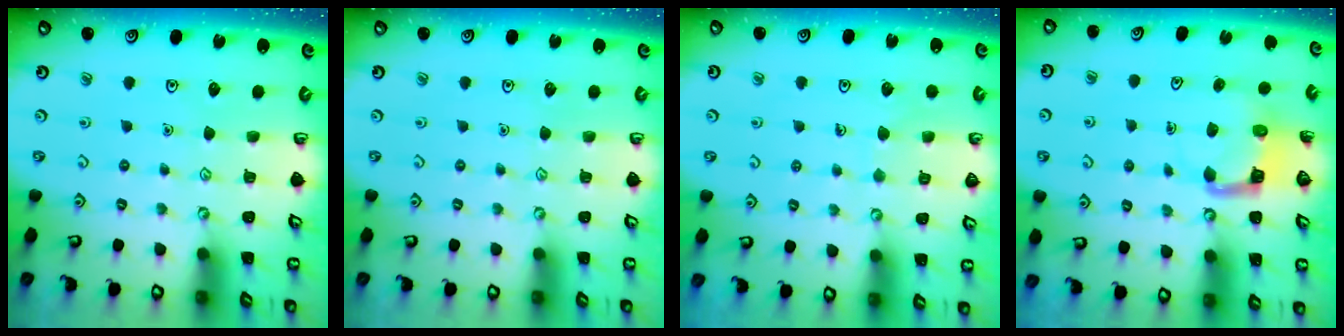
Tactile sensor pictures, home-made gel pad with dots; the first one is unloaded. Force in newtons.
{"total": 0.0}
{"total": 5.2, "press": 5.1, "slide": 0.3}
{"total": 4.8, "press": 4.8, "slide": 0.5}